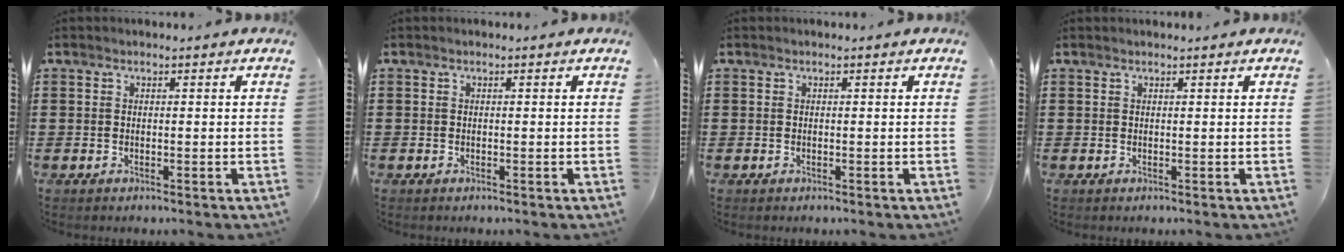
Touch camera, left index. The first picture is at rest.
{"total": 0.0}
{"total": 0.0}
{"total": 0.5, "force": [0.4, -0.2, 0.2], "torque": [-0.003, -0.001, 0.010]}